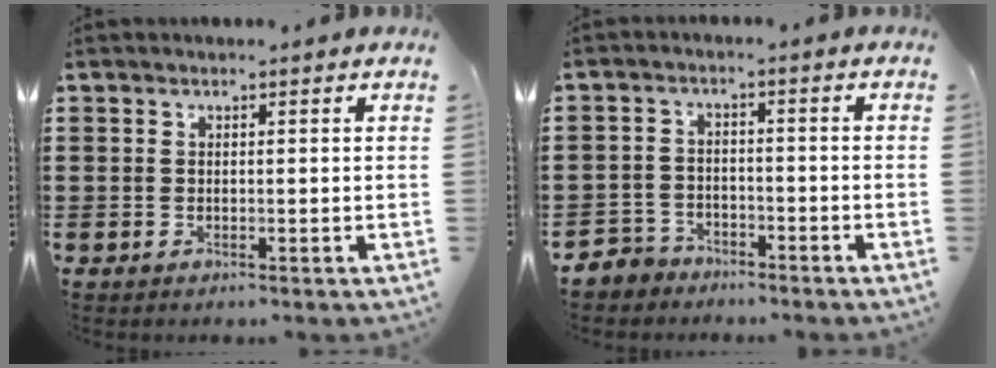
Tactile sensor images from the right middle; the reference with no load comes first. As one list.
[{"total": 3.3, "force": [-3.1, 1.1, -0.2], "torque": [-0.012, -0.002, -0.070]}]